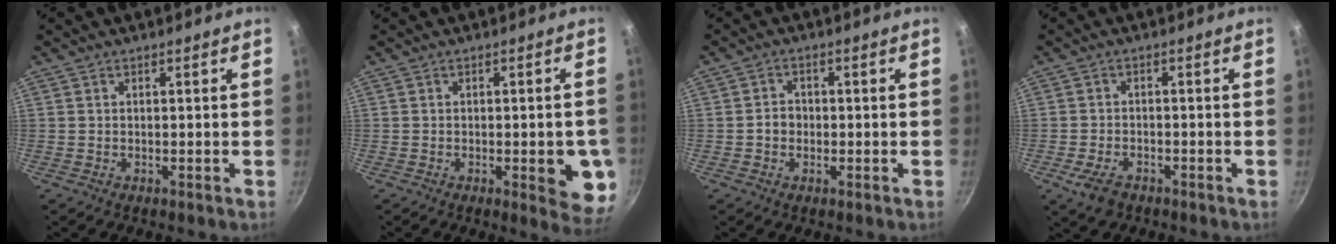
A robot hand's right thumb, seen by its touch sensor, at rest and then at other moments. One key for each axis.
{"total": 8.8, "fx": -2.1, "fy": 2.9, "fz": 8.0, "tx": -0.075, "ty": -0.001, "tz": -0.023}
{"total": 2.7, "fx": -0.6, "fy": 2.3, "fz": 1.3, "tx": -0.008, "ty": 0.013, "tz": -0.011}
{"total": 4.4, "fx": -2.8, "fy": 2.3, "fz": 2.6, "tx": -0.059, "ty": 0.011, "tz": -0.050}